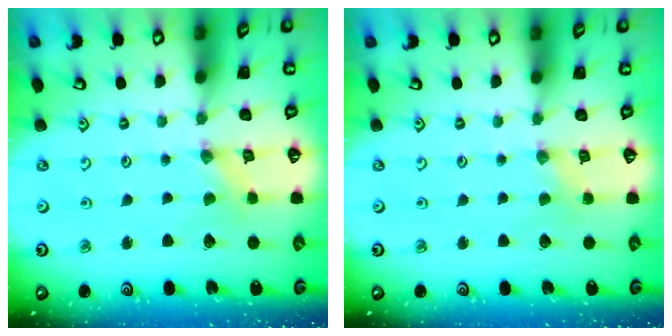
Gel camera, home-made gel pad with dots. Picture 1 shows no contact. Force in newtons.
{"total": 0.9, "press": 0.9, "slide": 0.2}